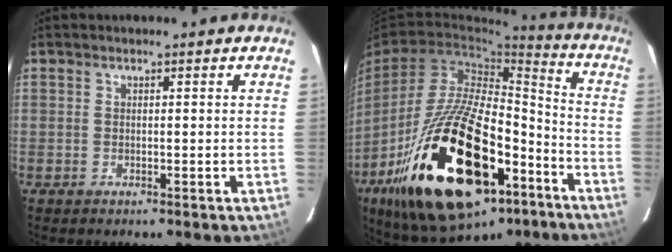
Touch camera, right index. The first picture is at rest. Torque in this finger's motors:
{"motor_torque": [2.14, 0.00, 1.05, 0.21]}